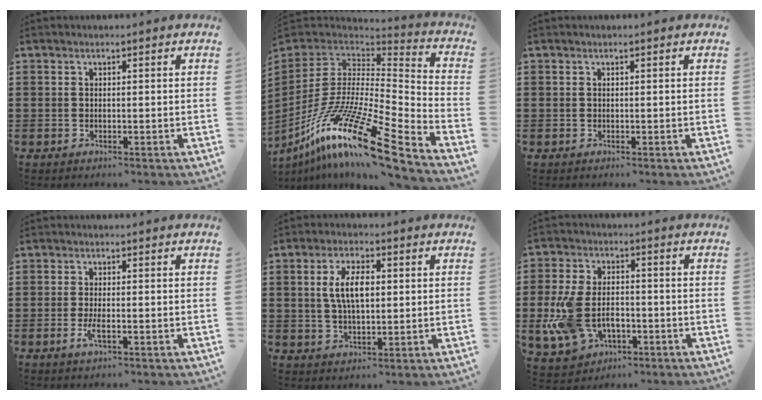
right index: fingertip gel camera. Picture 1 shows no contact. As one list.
[{"total": 19.7, "force": [-11.9, 4.0, 15.2], "torque": [-0.316, 0.023, -0.224]}, {"total": 0.0}, {"total": 2.6, "force": [-0.9, 0.6, 2.4], "torque": [-0.054, -0.007, -0.021]}, {"total": 6.5, "force": [1.0, 2.8, 5.7], "torque": [-0.108, 0.008, 0.014]}, {"total": 9.6, "force": [-2.2, 6.3, 6.9], "torque": [-0.176, 0.005, -0.044]}]